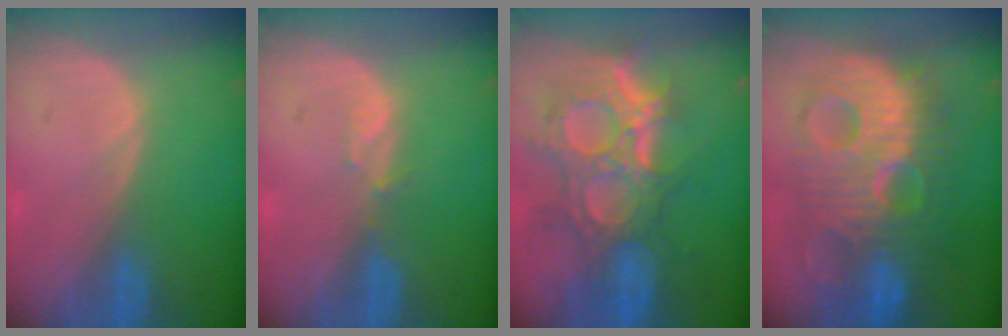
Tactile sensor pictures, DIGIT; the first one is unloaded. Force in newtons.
{"total": 1.1, "press": 1.1, "slide": 0.2}
{"total": 12.2, "press": 10.7, "slide": 5.8}
{"total": 13.0, "press": 13.0, "slide": 1.0}